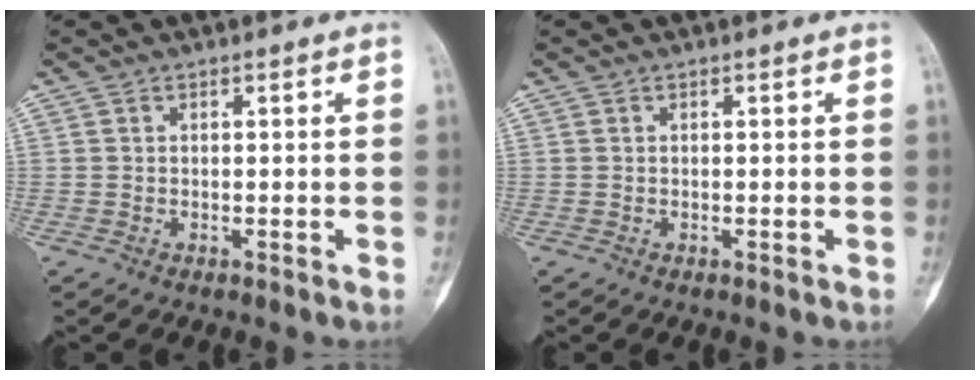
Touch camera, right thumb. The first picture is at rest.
{"total": 0.0}